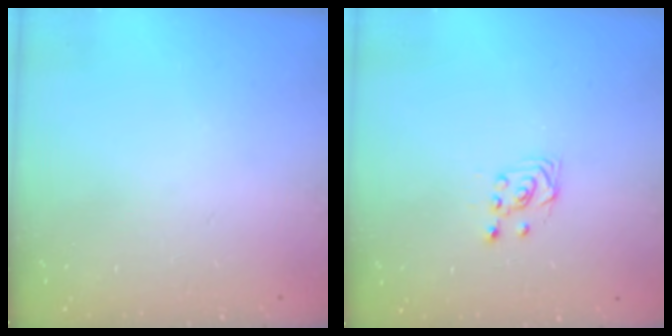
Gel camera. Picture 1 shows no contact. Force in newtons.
{"total": 2.7, "press": 2.4, "slide": 1.3}